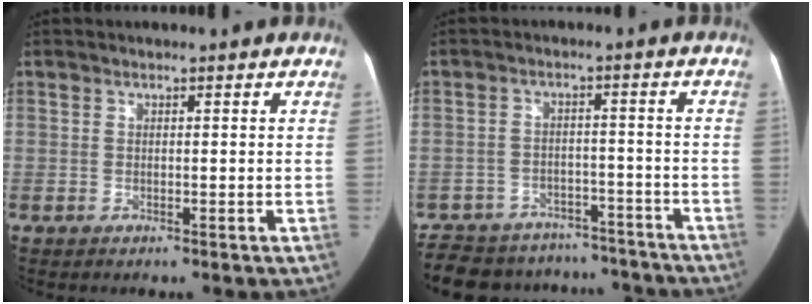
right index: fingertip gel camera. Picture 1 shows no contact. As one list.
[{"total": 16.9, "force": [-15.0, 6.9, 3.7], "torque": [-0.090, 0.021, -0.194]}]